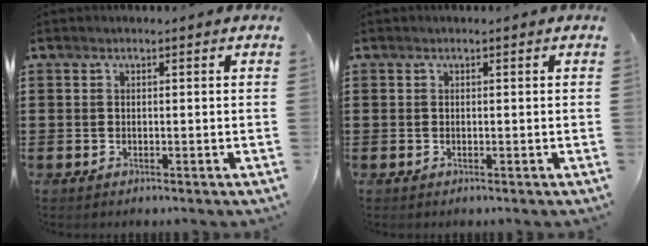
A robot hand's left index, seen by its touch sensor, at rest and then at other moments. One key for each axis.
{"total": 0.0}